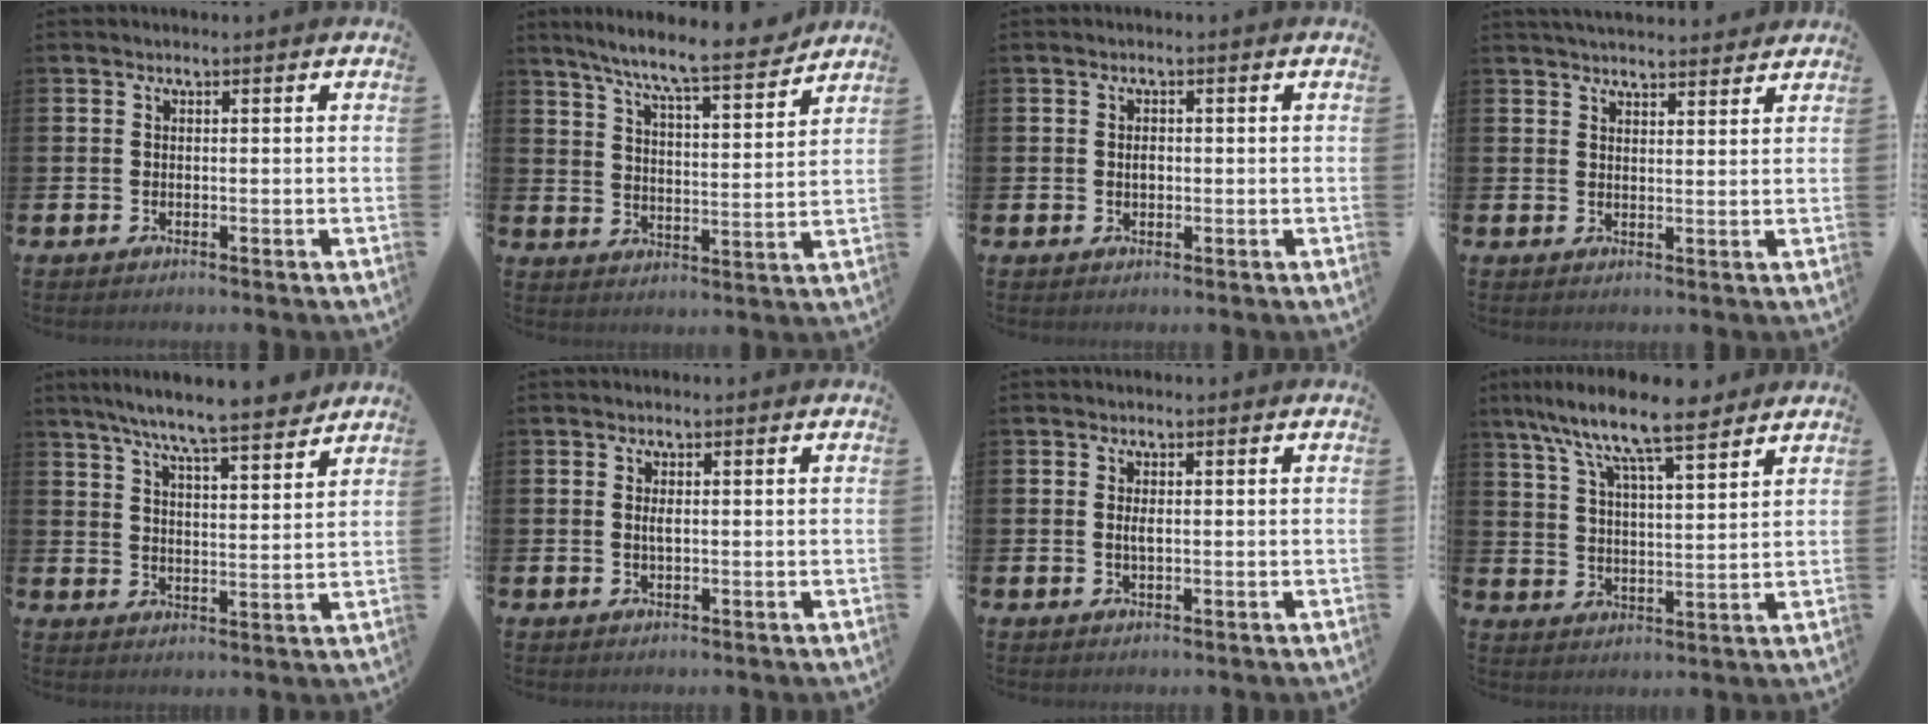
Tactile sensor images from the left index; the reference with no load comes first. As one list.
[{"total": 8.6, "force": [7.9, 0.2, 3.4], "torque": [-0.087, -0.055, 0.135]}, {"total": 1.2, "force": [0.1, 0.8, 0.9], "torque": [-0.010, 0.002, -0.003]}, {"total": 3.4, "force": [3.4, 0.2, 0.1], "torque": [-0.006, -0.015, 0.062]}, {"total": 8.4, "force": [7.8, 0.3, 3.1], "torque": [-0.069, -0.049, 0.135]}, {"total": 1.3, "force": [0.3, 0.4, 1.2], "torque": [-0.022, 0.002, 0.003]}, {"total": 1.4, "force": [0.2, 0.5, 1.3], "torque": [-0.025, 0.002, 0.002]}, {"total": 10.4, "force": [8.9, 1.5, 5.2], "torque": [-0.117, -0.042, 0.156]}]